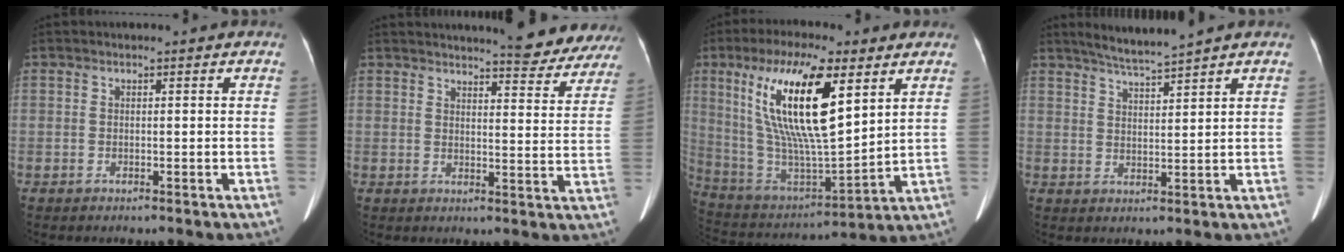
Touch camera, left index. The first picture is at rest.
{"total": 12.8, "force": [11.9, 2.1, 4.0], "torque": [-0.032, -0.032, 0.121]}
{"total": 19.3, "force": [7.7, 4.1, 17.2], "torque": [-0.344, 0.003, 0.143]}
{"total": 4.9, "force": [4.4, -1.3, 1.8], "torque": [-0.036, -0.005, 0.083]}